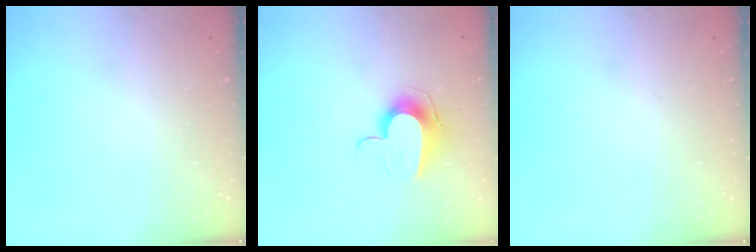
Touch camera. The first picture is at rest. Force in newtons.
{"total": 9.6, "press": 9.6, "slide": 0.1}
{"total": 0.0}